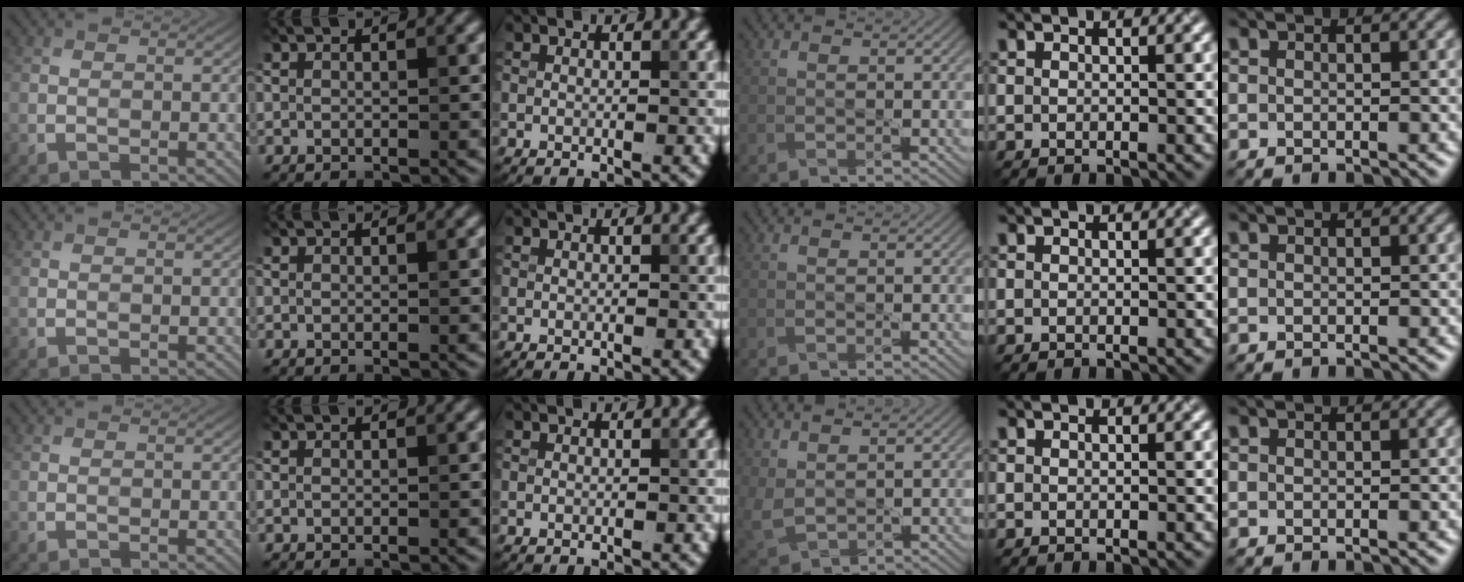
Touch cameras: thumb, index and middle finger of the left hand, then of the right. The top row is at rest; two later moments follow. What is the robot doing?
{"motion": "pour", "object": "kettle"}